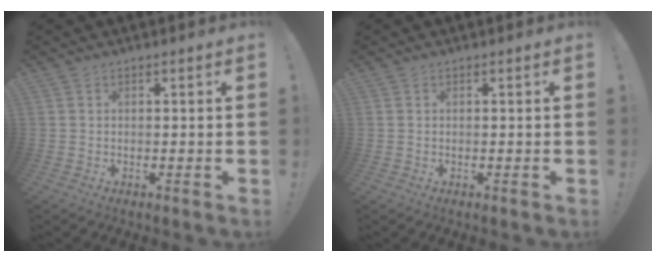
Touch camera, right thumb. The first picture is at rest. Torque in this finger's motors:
{"motor_torque": [-0.03, -0.01, 0.31, -0.19, 0.03]}